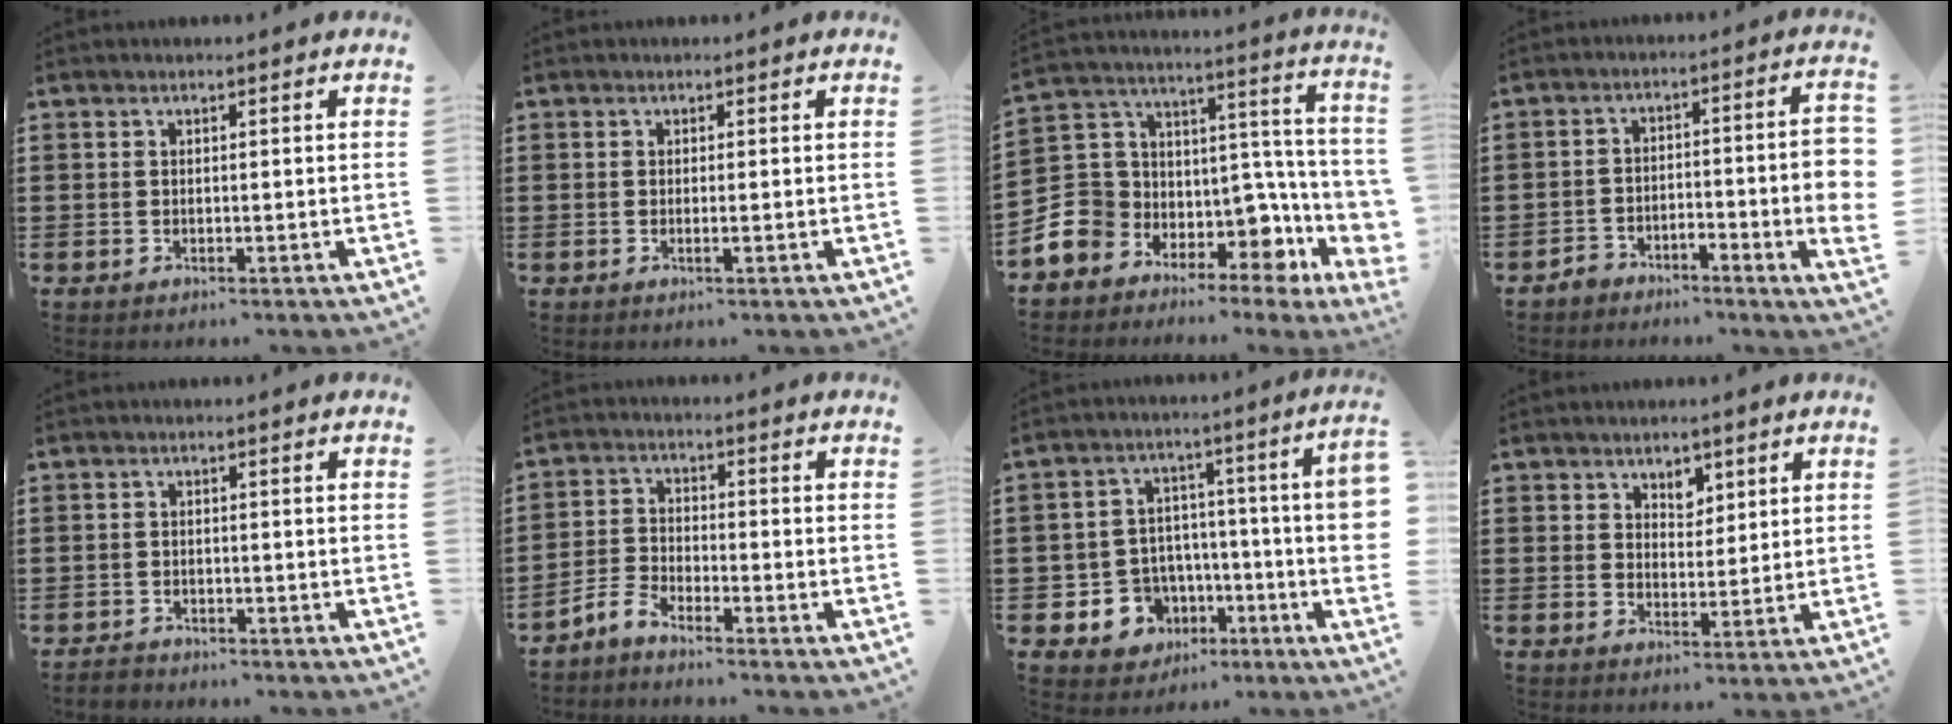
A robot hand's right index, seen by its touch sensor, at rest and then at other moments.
{"total": 0.8, "force": [-0.3, -0.1, 0.8], "torque": [-0.014, -0.006, -0.005]}
{"total": 8.7, "force": [-2.5, 7.5, 3.8], "torque": [-0.099, -0.047, -0.041]}
{"total": 5.6, "force": [-2.6, 1.0, 4.8], "torque": [-0.077, 0.008, -0.047]}
{"total": 1.5, "force": [-1.4, 0.4, -0.1], "torque": [-0.003, 0.005, -0.033]}
{"total": 3.4, "force": [-3.3, 0.2, 0.7], "torque": [-0.032, 0.003, -0.073]}
{"total": 7.3, "force": [-2.7, 5.8, 3.4], "torque": [-0.092, 0.013, -0.046]}
{"total": 3.1, "force": [2.2, 2.0, 0.7], "torque": [-0.016, 0.006, 0.040]}